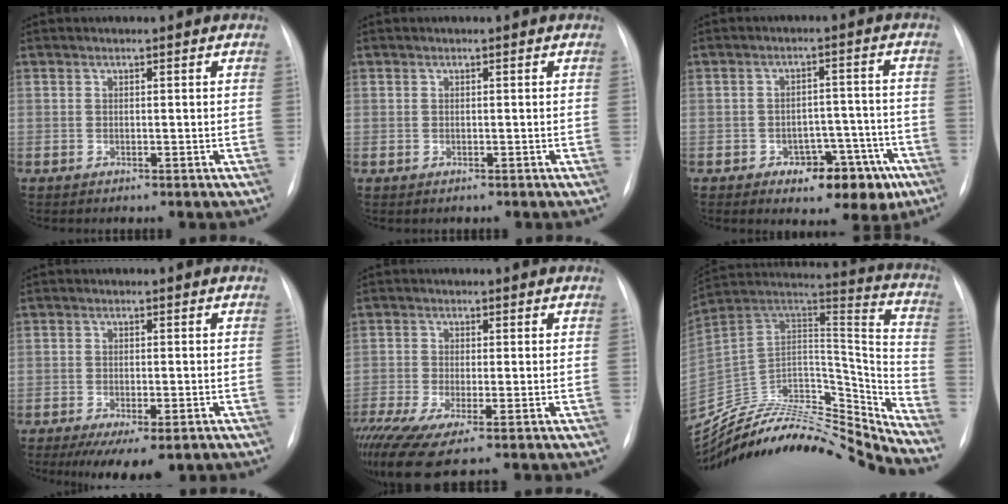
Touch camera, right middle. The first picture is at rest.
{"total": 0.6, "force": [-0.1, 0.6, 0.0], "torque": [0.003, 0.005, -0.004]}
{"total": 9.0, "force": [-5.0, 4.8, 5.8], "torque": [-0.055, 0.028, -0.059]}
{"total": 7.5, "force": [-4.8, 2.5, 5.2], "torque": [-0.070, -0.015, -0.071]}
{"total": 10.6, "force": [-7.1, 1.9, 7.6], "torque": [-0.157, -0.024, -0.126]}
{"total": 26.6, "force": [-25.2, 3.7, 7.8], "torque": [-0.129, 0.029, -0.396]}